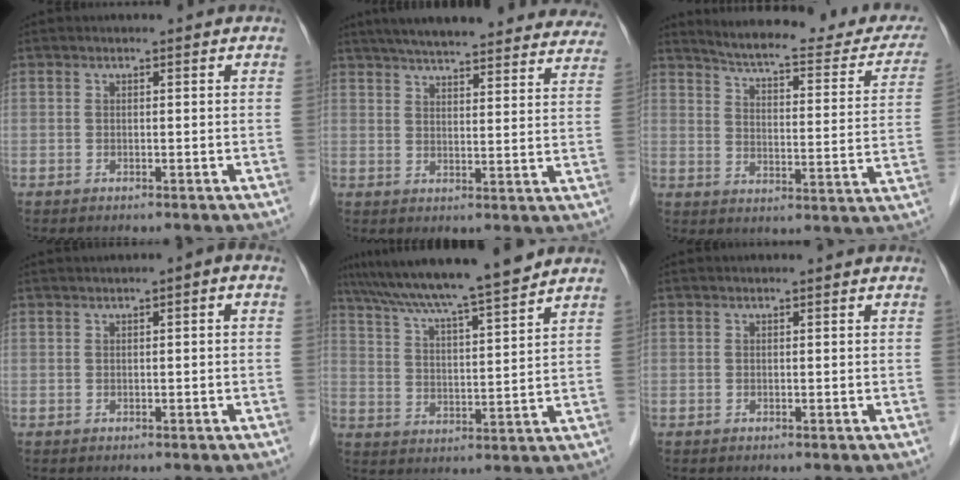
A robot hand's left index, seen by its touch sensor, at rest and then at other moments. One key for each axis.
{"total": 29.0, "fx": 25.9, "fy": 5.1, "fz": 11.9, "tx": -0.186, "ty": -0.024, "tz": 0.311}
{"total": 22.5, "fx": 20.4, "fy": 4.0, "fz": 8.7, "tx": -0.111, "ty": -0.046, "tz": 0.244}
{"total": 1.6, "fx": 0.3, "fy": 0.3, "fz": 1.5, "tx": -0.023, "ty": 0.011, "tz": 0.005}
{"total": 14.6, "fx": 12.9, "fy": -0.8, "fz": 6.9, "tx": -0.122, "ty": 0.014, "tz": 0.201}
{"total": 0.0}